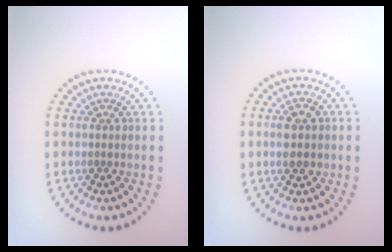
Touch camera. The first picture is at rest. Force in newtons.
{"total": 3.0, "press": 3.0, "slide": 0.0}